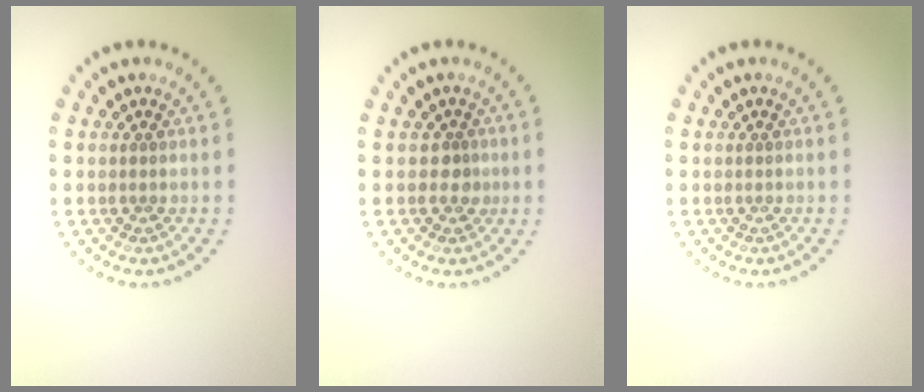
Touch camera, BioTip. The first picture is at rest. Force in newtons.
{"total": 1.4, "press": 1.0, "slide": 1.0}
{"total": 0.0}